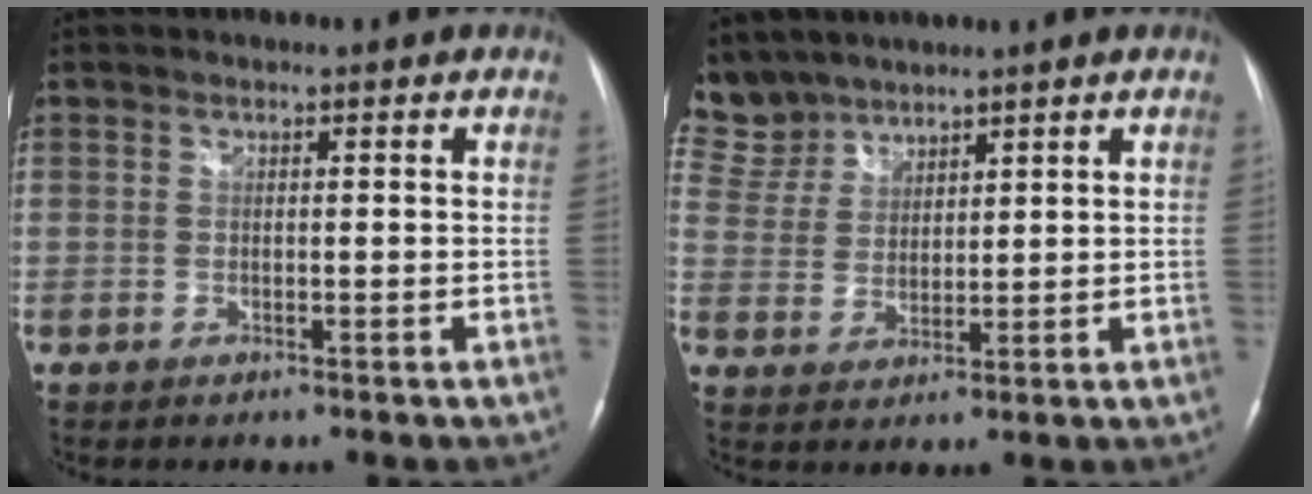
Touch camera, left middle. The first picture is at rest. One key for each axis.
{"total": 7.3, "fx": 6.6, "fy": 3.2, "fz": -0.1, "tx": -0.005, "ty": 0.011, "tz": 0.145}